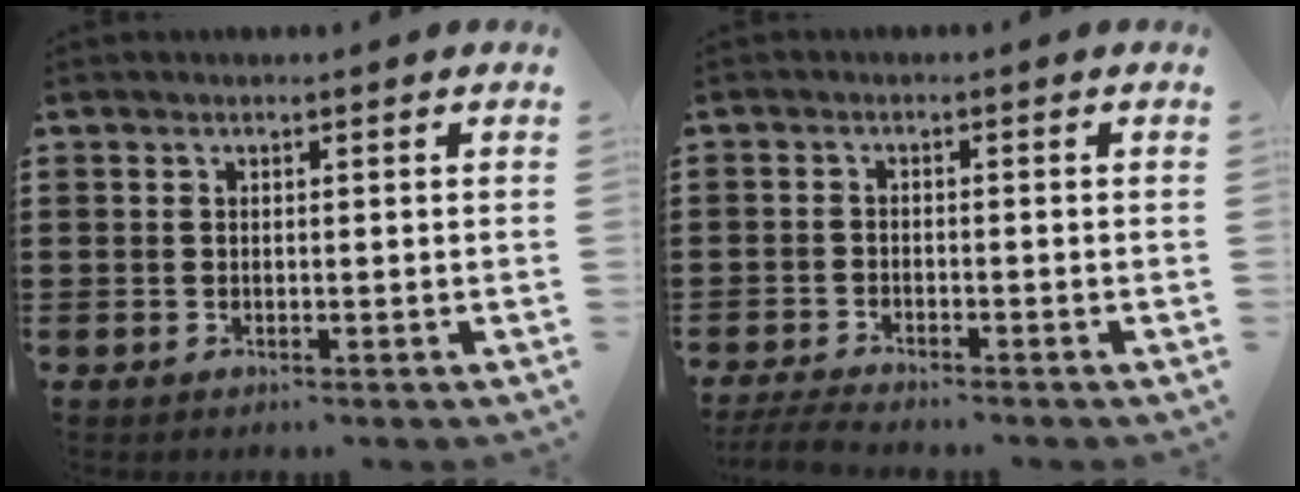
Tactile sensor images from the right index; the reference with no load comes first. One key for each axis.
{"total": 3.0, "fx": -2.9, "fy": 0.1, "fz": 0.5, "tx": -0.023, "ty": -0.006, "tz": -0.065}